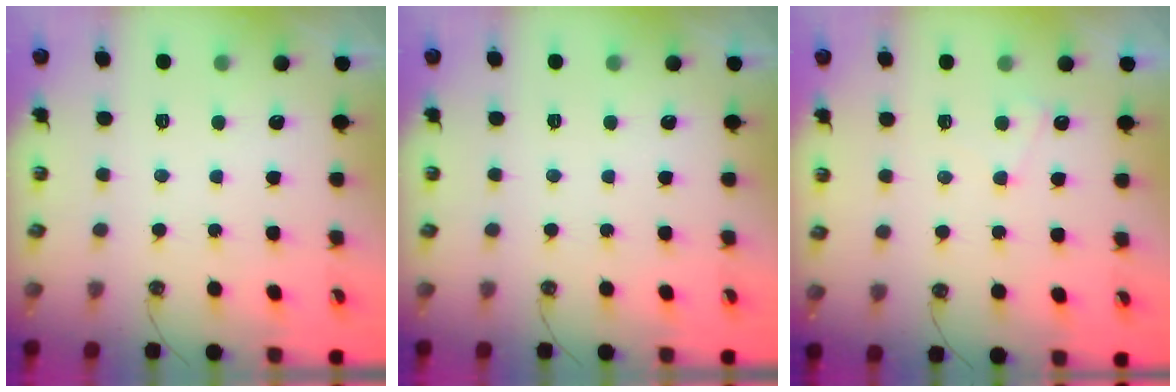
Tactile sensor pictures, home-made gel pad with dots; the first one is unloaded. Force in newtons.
{"total": 0.0}
{"total": 2.5, "press": 2.4, "slide": 0.4}